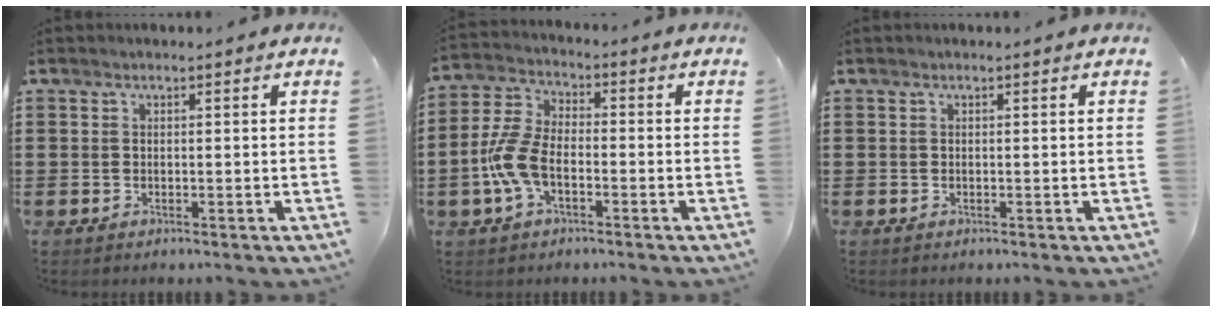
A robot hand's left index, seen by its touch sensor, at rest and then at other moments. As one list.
[{"total": 7.6, "force": [-2.4, 4.1, 6.0], "torque": [-0.156, -0.002, -0.054]}, {"total": 0.0}]